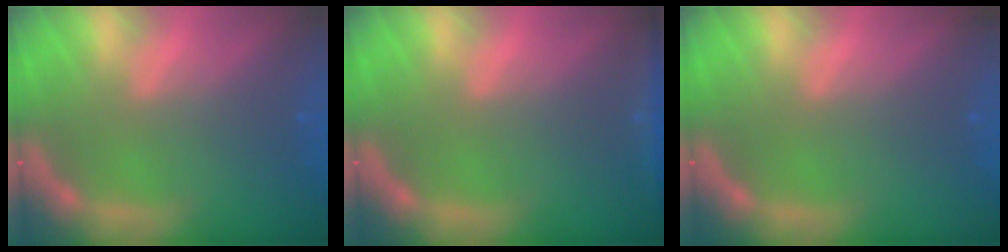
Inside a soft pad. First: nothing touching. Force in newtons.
{"total": 2.9}
{"total": 0.0}